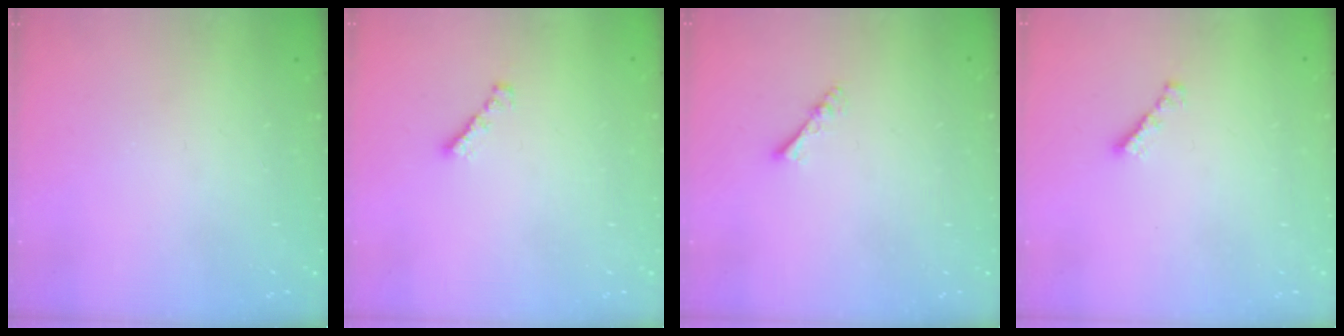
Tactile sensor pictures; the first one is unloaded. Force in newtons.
{"total": 1.6, "press": 1.5, "slide": 0.4}
{"total": 2.9, "press": 2.8, "slide": 0.4}
{"total": 1.9, "press": 1.9, "slide": 0.5}